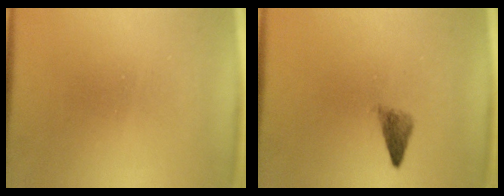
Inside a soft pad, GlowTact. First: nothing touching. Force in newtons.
{"total": 2.1}